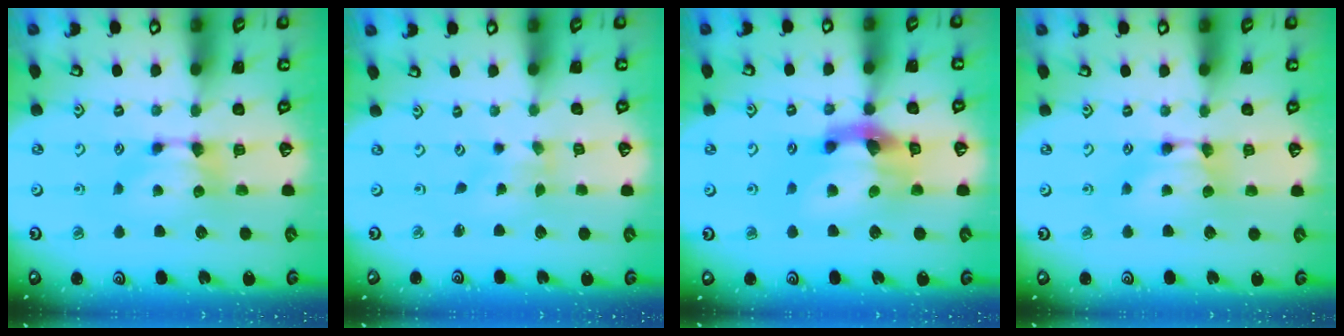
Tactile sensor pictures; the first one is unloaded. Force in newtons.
{"total": 2.8, "press": 2.7, "slide": 0.9}
{"total": 8.0, "press": 7.6, "slide": 2.7}
{"total": 1.7, "press": 1.7, "slide": 0.1}